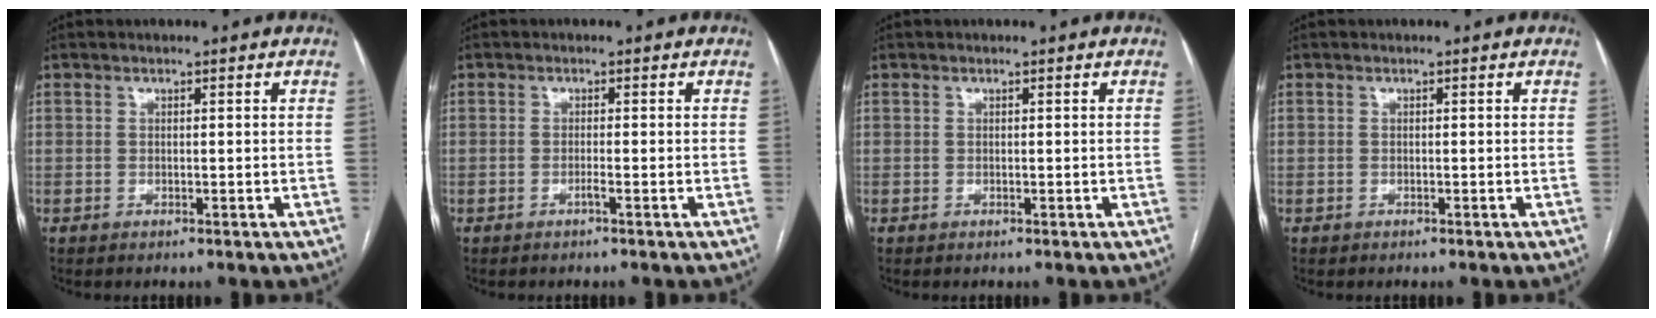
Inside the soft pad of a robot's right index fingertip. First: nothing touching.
{"total": 0.8, "force": [-0.5, -0.2, 0.6], "torque": [-0.010, 0.001, -0.010]}
{"total": 0.0}
{"total": 0.0}